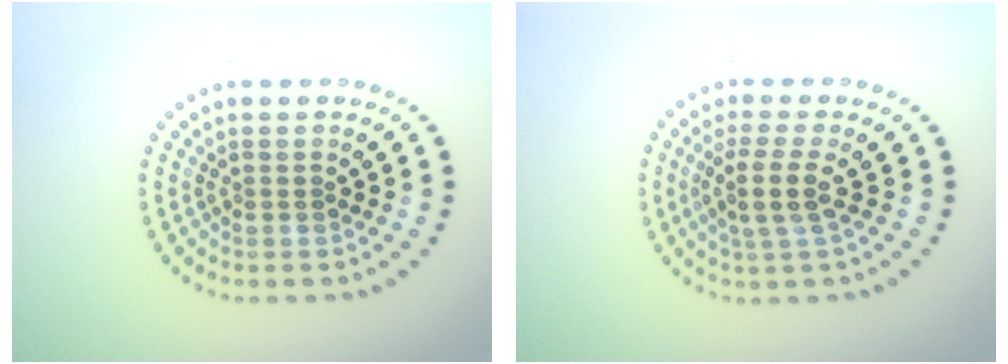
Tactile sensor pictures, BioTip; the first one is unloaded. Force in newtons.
{"total": 2.9, "press": 2.2, "slide": 1.9}